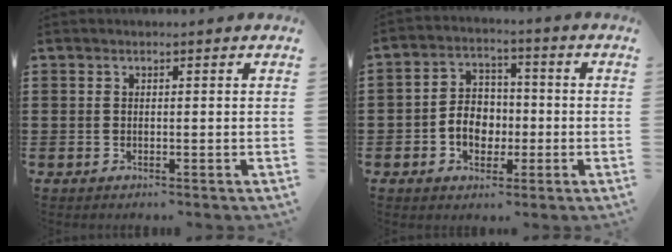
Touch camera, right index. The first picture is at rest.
{"total": 5.5, "force": [-1.4, 4.6, 2.7], "torque": [-0.044, 0.006, -0.029]}